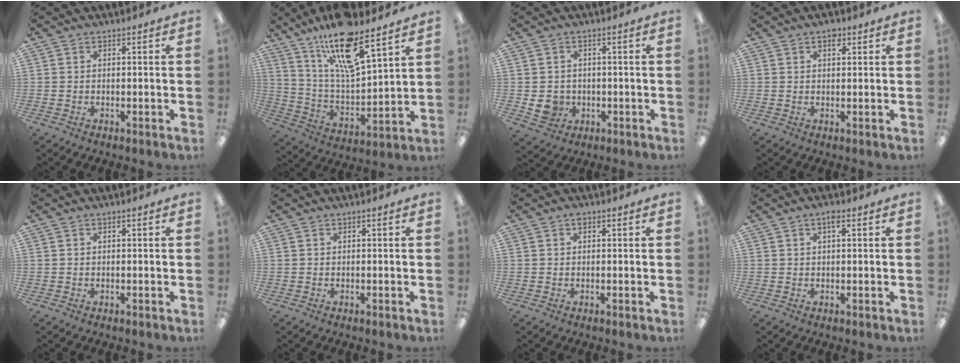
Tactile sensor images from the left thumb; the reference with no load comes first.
{"total": 17.4, "force": [12.6, 4.8, 11.0], "torque": [-0.195, -0.072, 0.211]}
{"total": 5.1, "force": [-0.8, 4.6, 1.8], "torque": [-0.032, 0.001, -0.014]}
{"total": 2.4, "force": [1.4, 1.2, 1.5], "torque": [-0.015, -0.003, 0.022]}
{"total": 0.0}
{"total": 0.0}
{"total": 0.9, "force": [0.4, 0.5, 0.6], "torque": [-0.014, 0.003, 0.007]}
{"total": 1.9, "force": [1.1, 0.6, 1.4], "torque": [-0.024, 0.001, 0.017]}